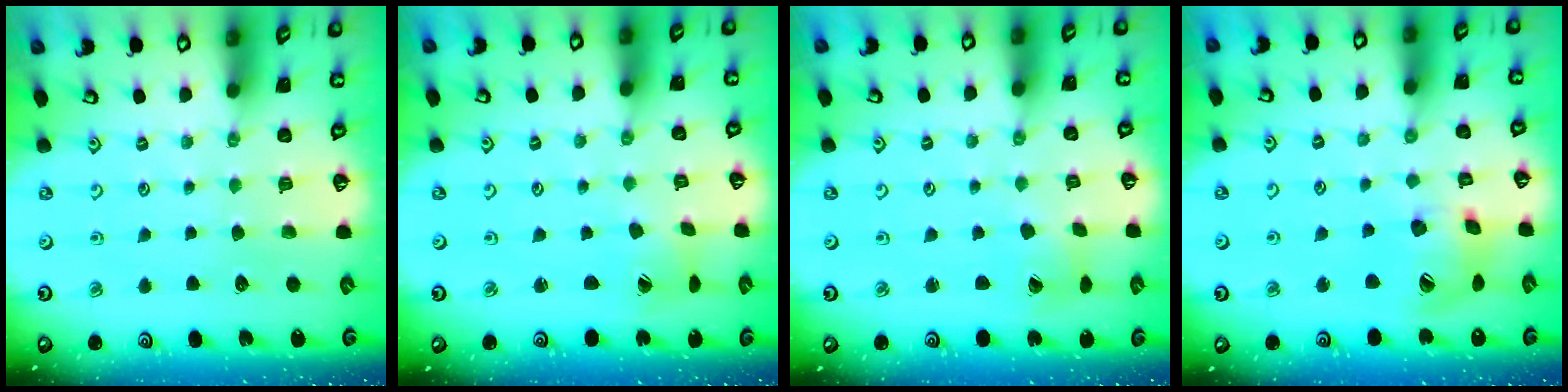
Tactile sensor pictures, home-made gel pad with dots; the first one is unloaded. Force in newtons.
{"total": 2.2, "press": 2.2, "slide": 0.3}
{"total": 2.4, "press": 2.4, "slide": 0.4}
{"total": 14.6, "press": 14.4, "slide": 2.2}